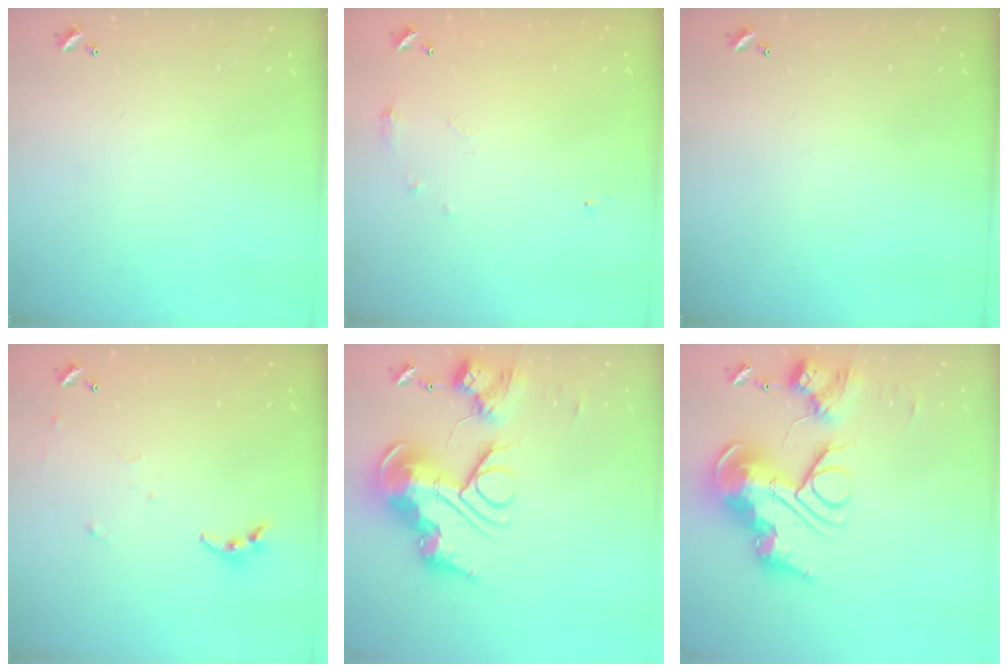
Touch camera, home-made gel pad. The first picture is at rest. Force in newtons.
{"total": 6.0, "press": 5.9, "slide": 0.8}
{"total": 0.0}
{"total": 7.5, "press": 7.5, "slide": 0.6}
{"total": 0.9, "press": 0.9, "slide": 0.0}
{"total": 0.9, "press": 0.9, "slide": 0.0}